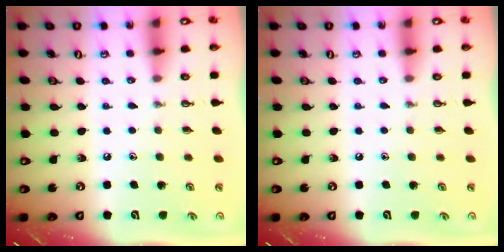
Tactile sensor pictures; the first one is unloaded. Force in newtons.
{"total": 0.0}